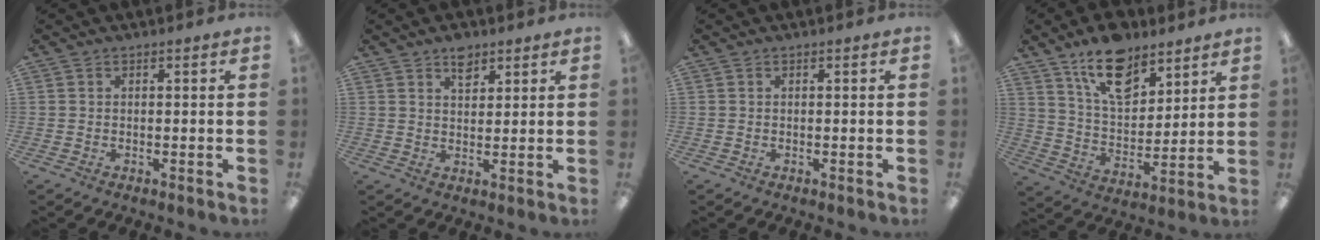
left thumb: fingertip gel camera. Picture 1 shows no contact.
{"total": 4.5, "force": [3.1, 2.5, 2.1], "torque": [-0.015, -0.015, 0.051]}
{"total": 0.0}
{"total": 15.1, "force": [10.4, 7.8, 7.7], "torque": [-0.124, -0.051, 0.187]}